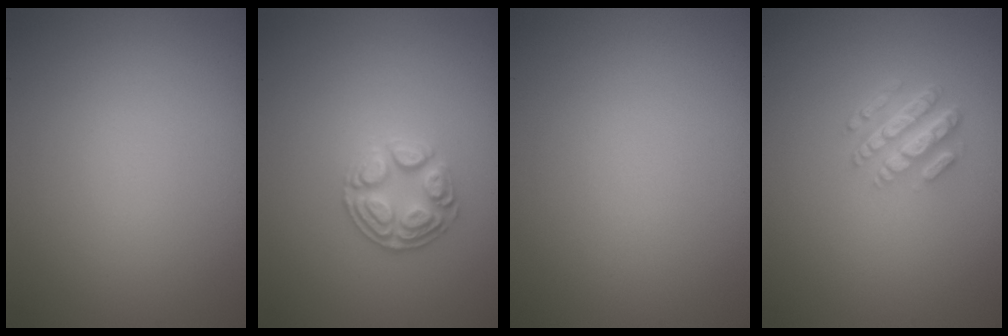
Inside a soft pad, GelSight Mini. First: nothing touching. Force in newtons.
{"total": 2.9, "press": 2.8, "slide": 0.7}
{"total": 0.0}
{"total": 4.3, "press": 3.2, "slide": 2.9}